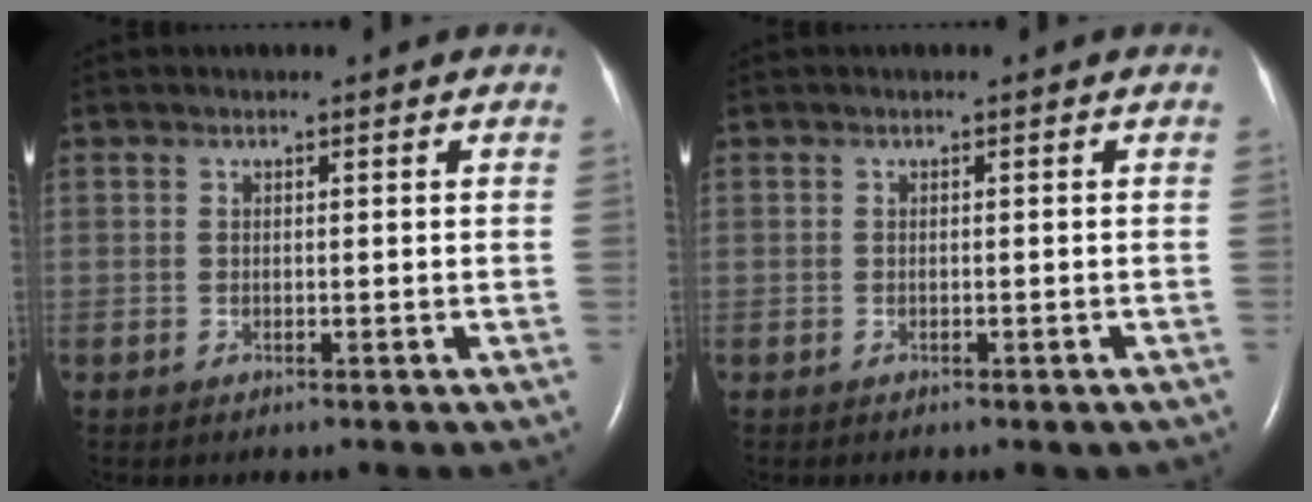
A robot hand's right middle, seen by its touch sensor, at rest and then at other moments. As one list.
[{"total": 0.9, "force": [-0.7, 0.2, 0.5], "torque": [-0.010, -0.004, -0.005]}]